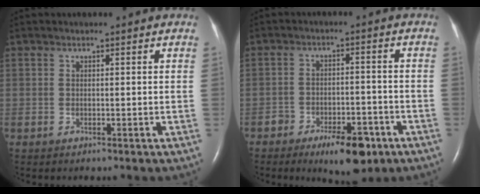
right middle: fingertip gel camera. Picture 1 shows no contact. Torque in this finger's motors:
{"motor_torque": [0.21, -0.17, 0.12, 0.06]}